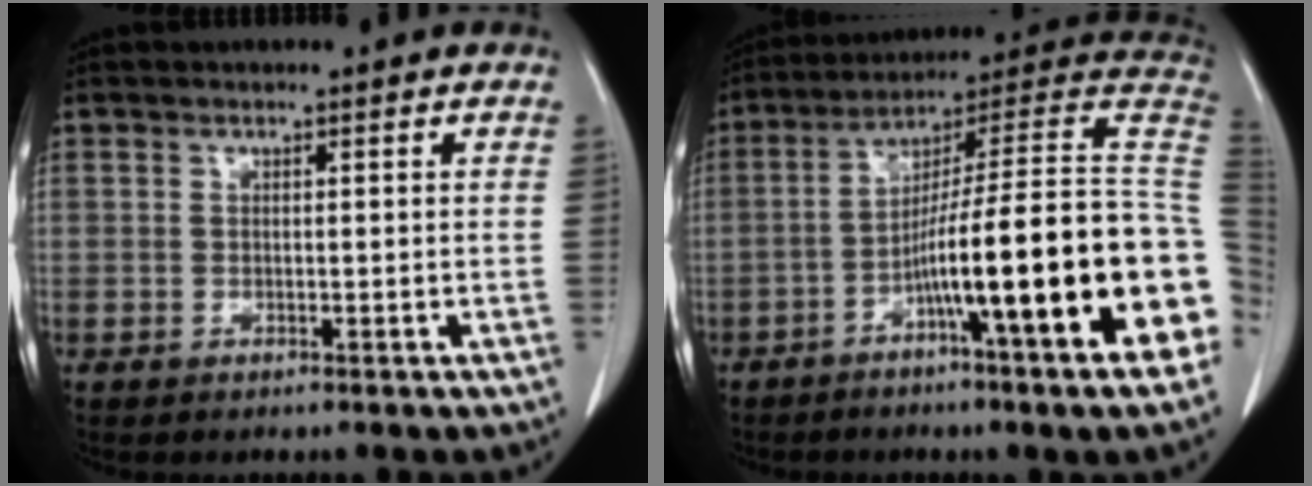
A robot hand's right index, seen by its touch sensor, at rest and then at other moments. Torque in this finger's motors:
{"motor_torque": [2.14, 0.00, 1.05, 0.21]}